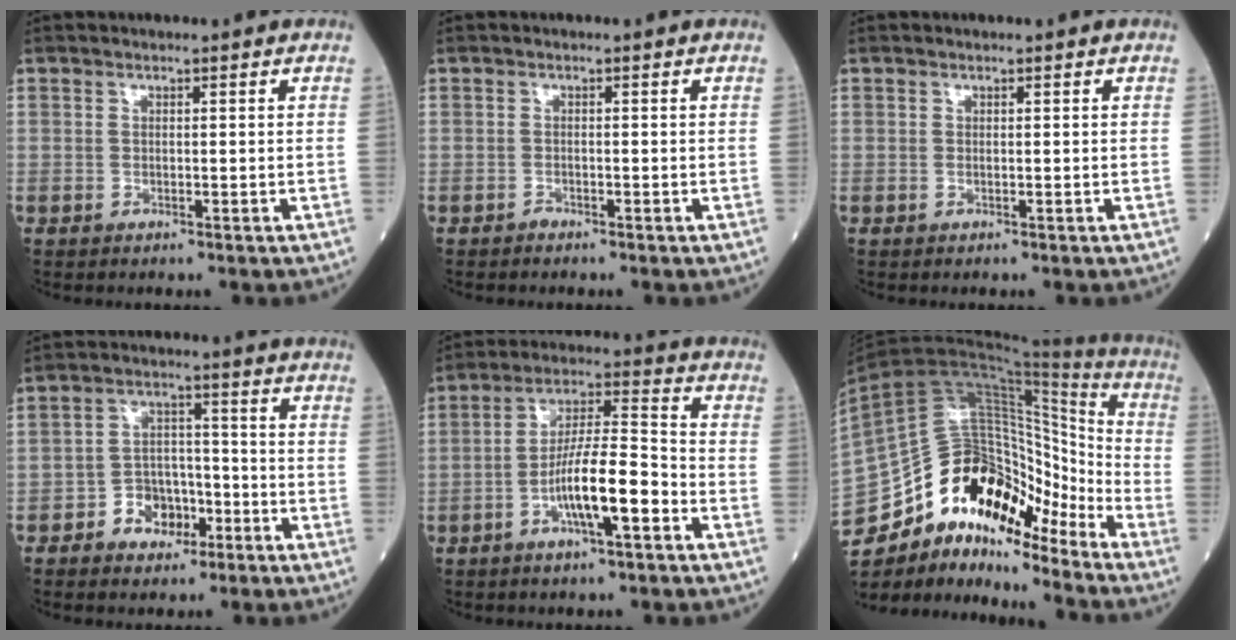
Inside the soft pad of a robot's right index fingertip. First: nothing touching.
{"total": 0.5, "force": [-0.5, 0.1, 0.1], "torque": [-0.002, -0.001, -0.012]}
{"total": 0.0}
{"total": 6.4, "force": [-3.3, 4.4, 3.1], "torque": [-0.054, 0.022, -0.055]}
{"total": 10.8, "force": [-4.1, 1.7, 9.8], "torque": [-0.181, 0.009, -0.074]}
{"total": 21.6, "force": [-15.4, 8.5, 12.6], "torque": [-0.241, 0.055, -0.262]}